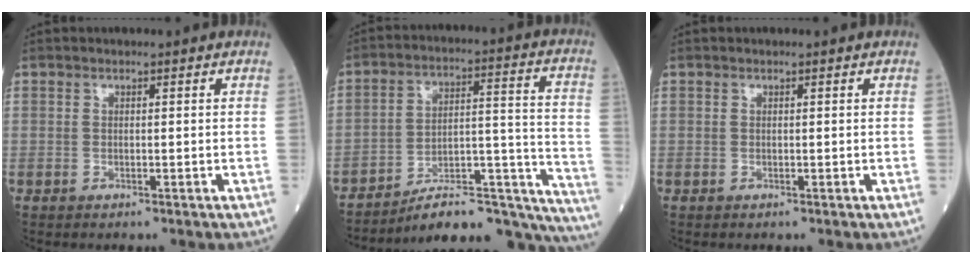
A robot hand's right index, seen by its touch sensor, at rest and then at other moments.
{"total": 22.4, "force": [-20.5, 3.5, 8.2], "torque": [-0.046, 0.061, -0.288]}
{"total": 0.0}